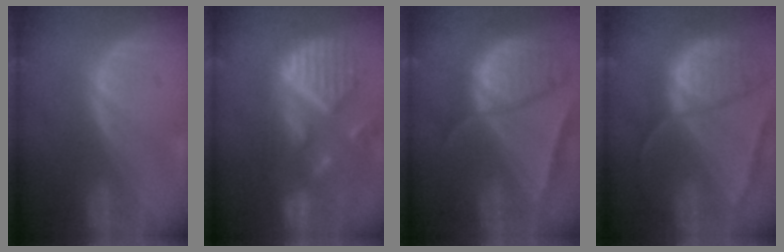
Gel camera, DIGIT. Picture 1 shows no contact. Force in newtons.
{"total": 12.9, "press": 10.9, "slide": 7.0}
{"total": 10.6, "press": 8.9, "slide": 5.8}
{"total": 10.7, "press": 8.9, "slide": 5.9}